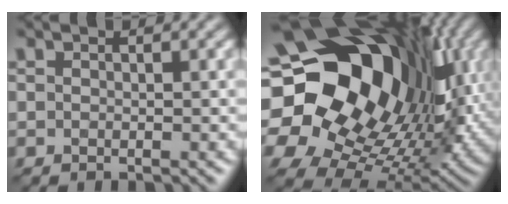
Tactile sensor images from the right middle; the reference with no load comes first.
{"total": 20.9, "force": [5.4, 15.5, 13.0], "torque": [-0.269, 0.007, 0.105]}